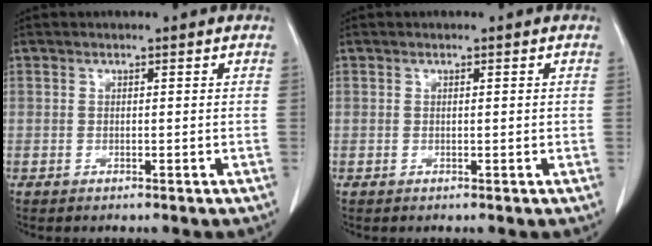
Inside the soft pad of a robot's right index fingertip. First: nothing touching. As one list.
[{"total": 0.5, "force": [0.0, 0.1, 0.5], "torque": [-0.010, -0.001, 0.002]}]